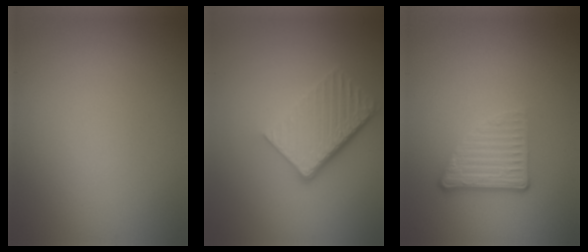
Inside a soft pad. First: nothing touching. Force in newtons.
{"total": 5.7, "press": 3.9, "slide": 4.1}
{"total": 3.0, "press": 2.1, "slide": 2.1}